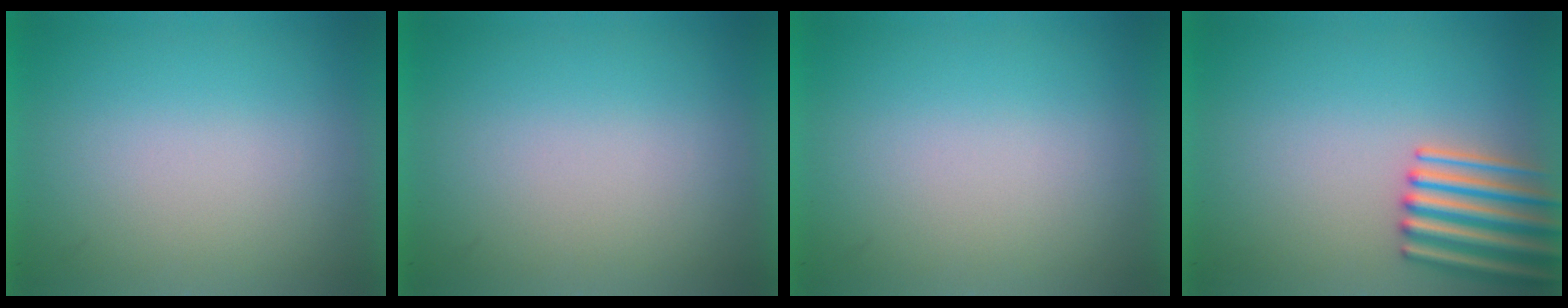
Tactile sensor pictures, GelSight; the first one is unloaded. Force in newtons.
{"total": 0.0}
{"total": 1.1}
{"total": 4.3}